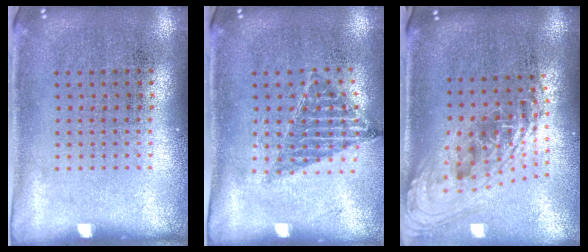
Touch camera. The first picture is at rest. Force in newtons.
{"total": 0.9, "press": 0.9, "slide": 0.1}
{"total": 2.3, "press": 1.7, "slide": 1.6}